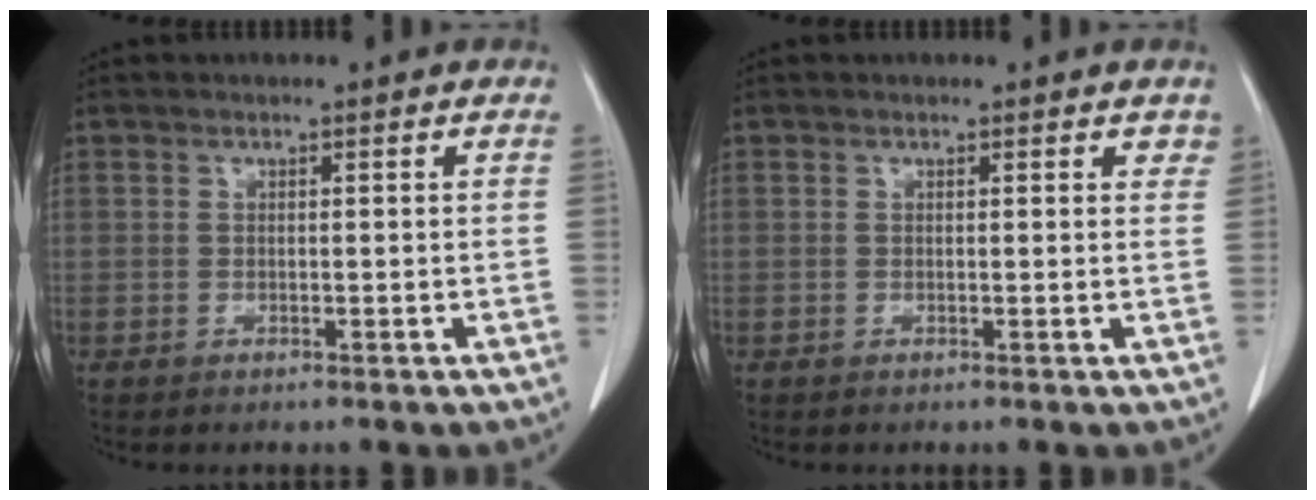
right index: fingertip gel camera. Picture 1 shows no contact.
{"total": 1.6, "force": [1.3, 0.8, 0.6], "torque": [0.005, 0.002, 0.008]}